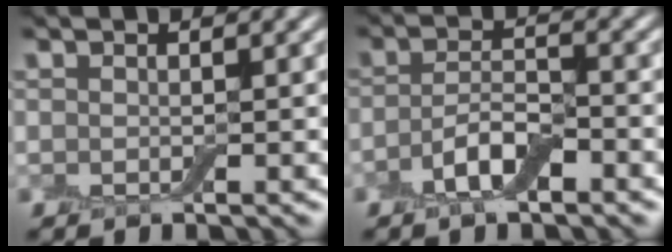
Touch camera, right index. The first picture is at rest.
{"total": 3.4, "force": [-1.7, 1.3, 2.7], "torque": [-0.055, 0.006, -0.036]}